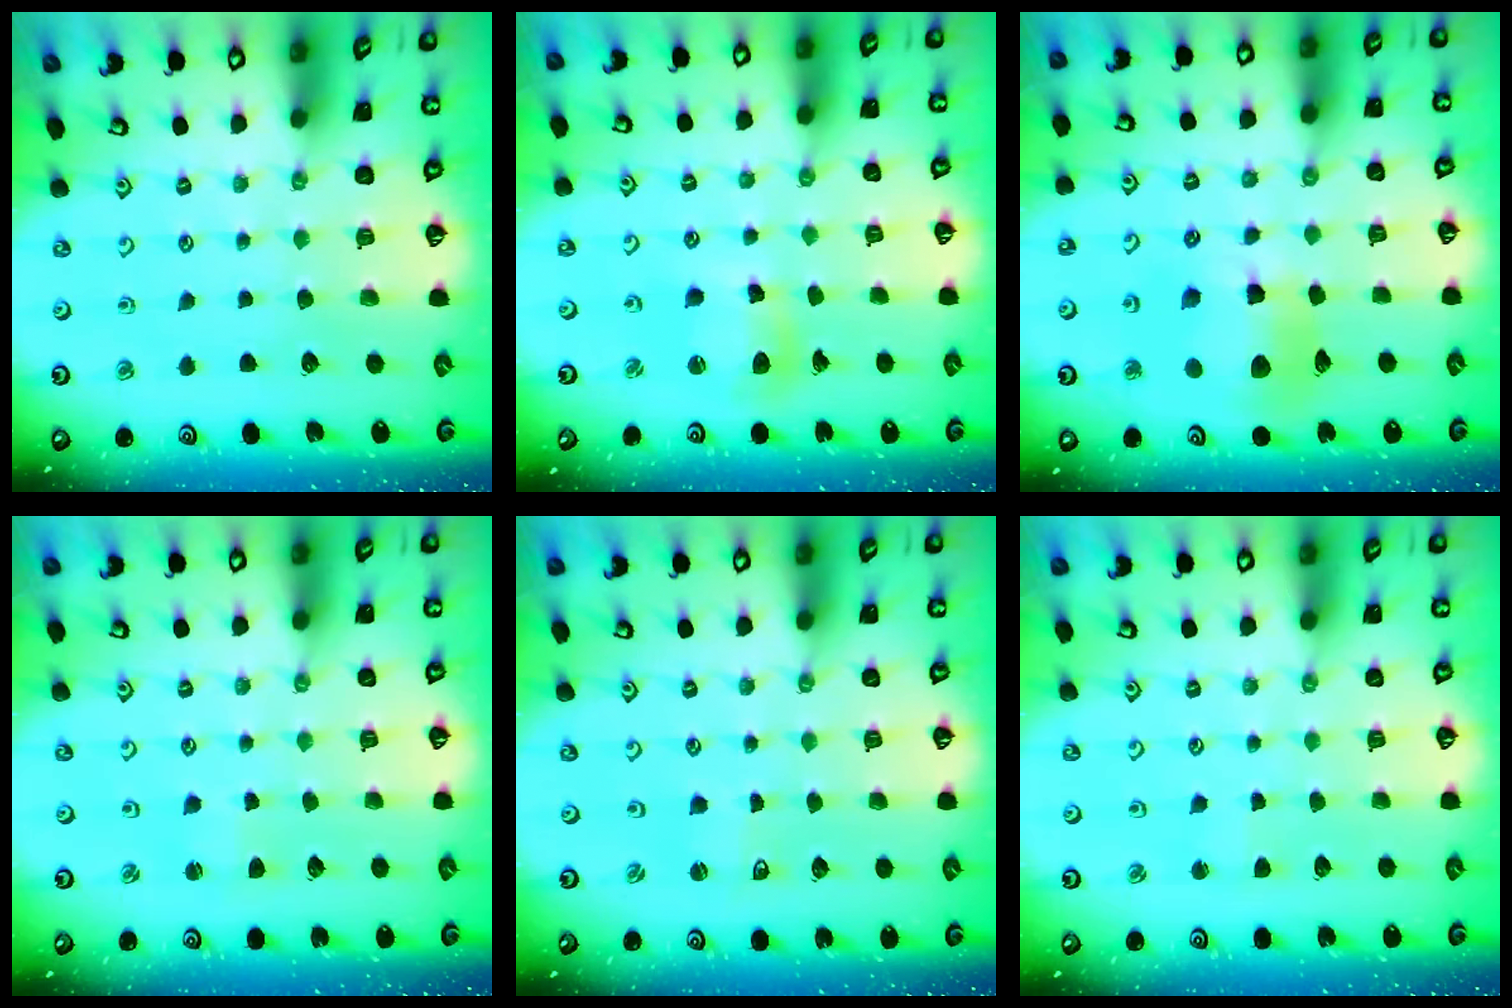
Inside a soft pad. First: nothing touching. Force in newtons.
{"total": 10.0, "press": 9.9, "slide": 1.3}
{"total": 13.9, "press": 13.8, "slide": 1.6}
{"total": 1.3, "press": 1.2, "slide": 0.2}
{"total": 1.2, "press": 1.2, "slide": 0.0}
{"total": 1.9, "press": 1.9, "slide": 0.3}